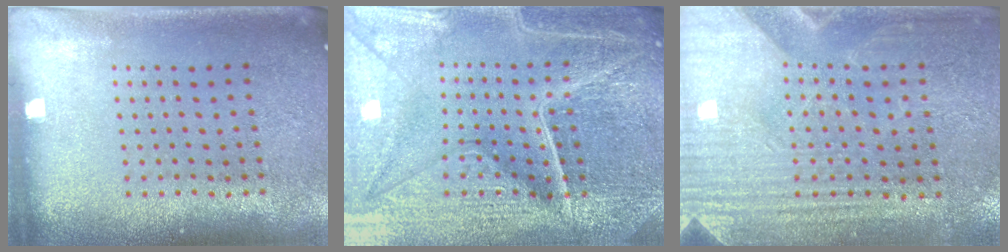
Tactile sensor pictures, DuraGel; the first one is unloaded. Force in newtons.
{"total": 6.1, "press": 5.4, "slide": 2.7}
{"total": 3.4, "press": 3.2, "slide": 1.2}